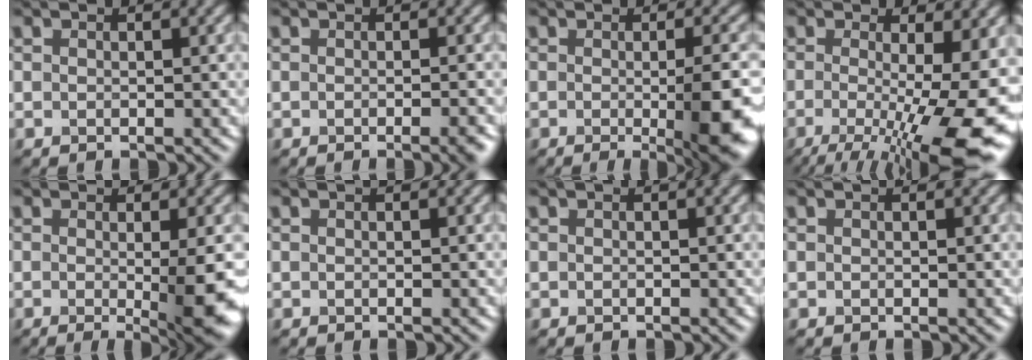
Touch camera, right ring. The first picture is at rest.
{"total": 2.2, "force": [-1.1, 0.5, 1.8], "torque": [-0.017, 0.000, -0.017]}
{"total": 7.7, "force": [-1.1, 1.9, 7.3], "torque": [-0.089, -0.017, -0.009]}
{"total": 13.2, "force": [-2.7, 4.2, 12.3], "torque": [-0.176, -0.024, -0.031]}
{"total": 6.9, "force": [-0.9, 1.3, 6.7], "torque": [-0.092, -0.015, -0.009]}
{"total": 0.0}
{"total": 0.0}
{"total": 0.0}